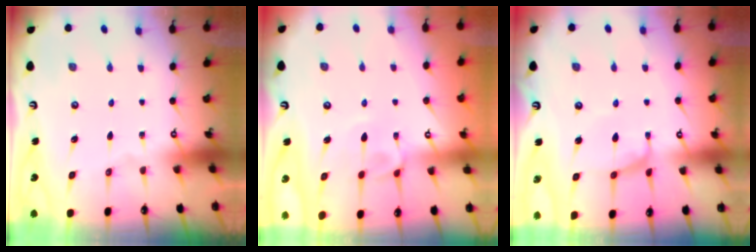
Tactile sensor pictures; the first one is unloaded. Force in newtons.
{"total": 1.8, "press": 1.6, "slide": 0.8}
{"total": 0.9, "press": 0.6, "slide": 0.6}